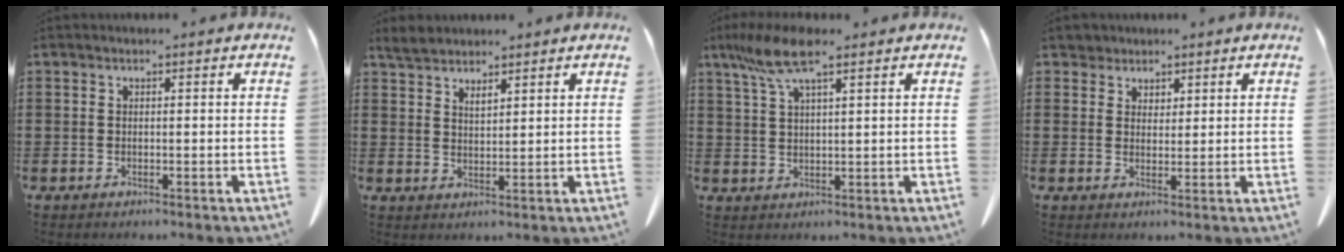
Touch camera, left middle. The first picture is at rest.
{"total": 3.1, "force": [2.9, 0.8, 1.0], "torque": [-0.028, 0.002, 0.055]}
{"total": 7.3, "force": [4.4, 1.6, 5.5], "torque": [-0.124, -0.004, 0.078]}
{"total": 2.8, "force": [2.2, 1.7, 0.0], "torque": [-0.011, 0.009, 0.043]}